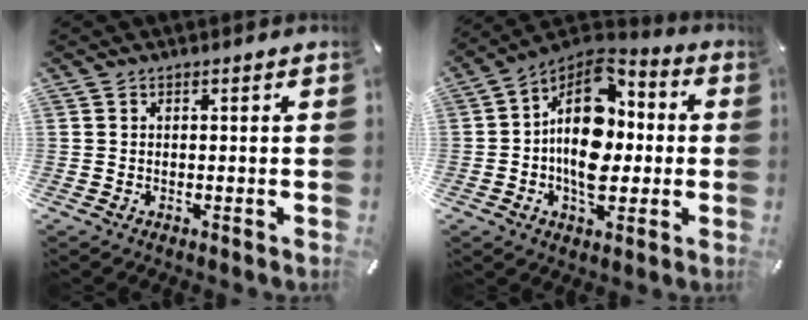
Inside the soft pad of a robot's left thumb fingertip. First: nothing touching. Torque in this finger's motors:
{"motor_torque": [1.86, 3.15, 0.98, -0.60, 0.19]}